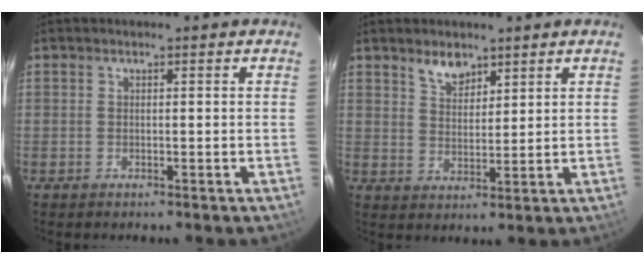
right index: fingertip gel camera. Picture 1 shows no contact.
{"total": 4.6, "force": [3.4, 2.3, 2.0], "torque": [-0.030, 0.003, 0.064]}